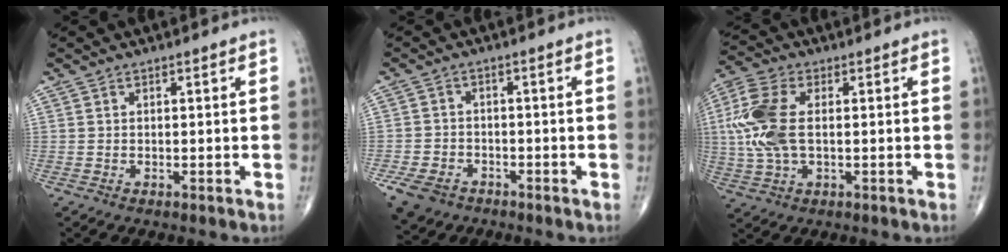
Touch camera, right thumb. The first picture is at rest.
{"total": 7.9, "force": [-4.5, 5.7, 3.1], "torque": [-0.069, 0.015, -0.072]}
{"total": 11.7, "force": [0.8, 6.4, 9.7], "torque": [-0.237, 0.011, 0.014]}